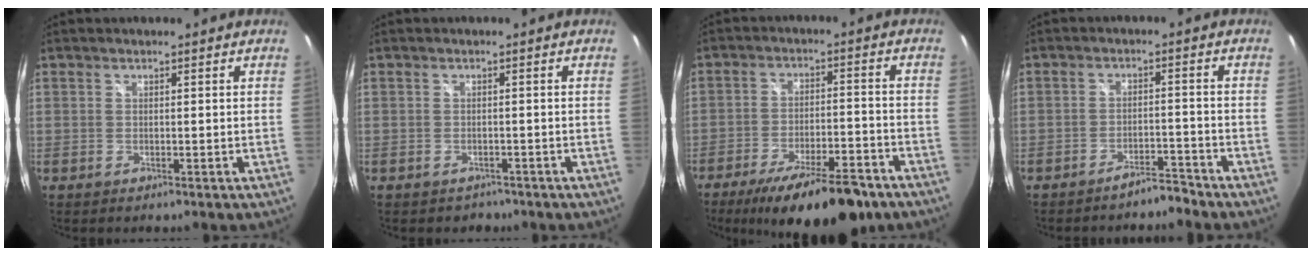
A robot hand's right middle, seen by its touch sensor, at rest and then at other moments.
{"total": 2.6, "force": [-1.8, 1.8, 0.3], "torque": [-0.010, -0.004, -0.023]}
{"total": 18.1, "force": [-13.6, 5.0, 10.9], "torque": [-0.187, -0.028, -0.198]}
{"total": 3.7, "force": [-3.5, 0.6, 0.9], "torque": [-0.023, 0.003, -0.051]}